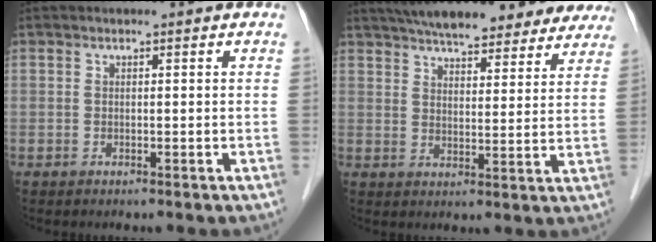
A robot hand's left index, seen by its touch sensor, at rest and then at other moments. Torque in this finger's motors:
{"motor_torque": [1.06, -1.08, 0.27, 0.13]}